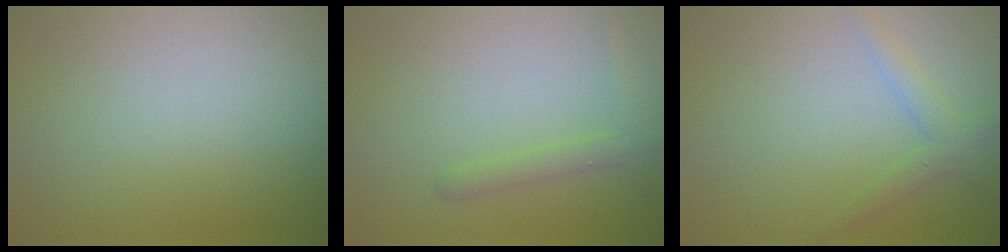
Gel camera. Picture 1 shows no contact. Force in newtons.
{"total": 1.7, "press": 1.7, "slide": 0.1}
{"total": 2.0, "press": 2.0, "slide": 0.1}